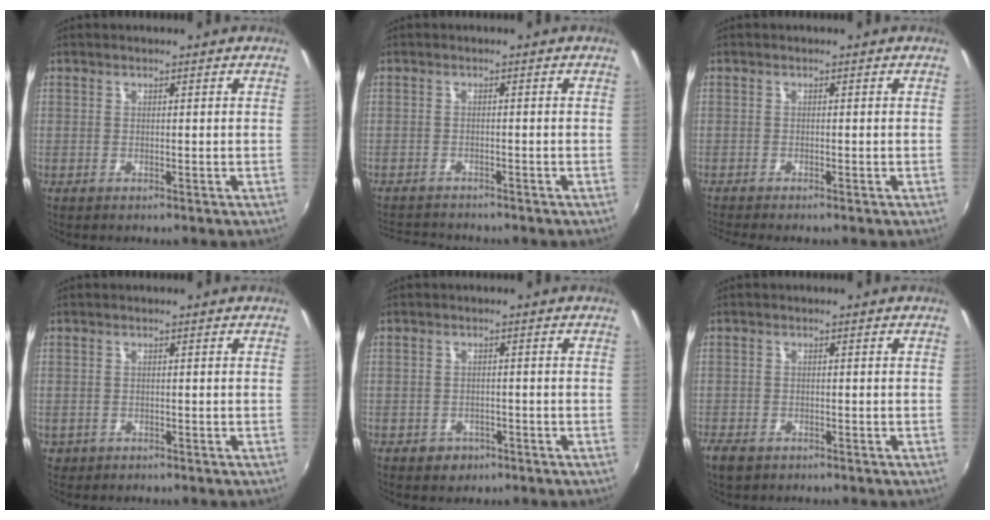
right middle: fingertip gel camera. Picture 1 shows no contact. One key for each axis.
{"total": 5.3, "fx": -5.1, "fy": 1.1, "fz": 1.2, "tx": -0.040, "ty": -0.008, "tz": -0.085}
{"total": 2.3, "fx": -2.1, "fy": -0.1, "fz": 1.0, "tx": -0.024, "ty": -0.017, "tz": -0.042}
{"total": 1.7, "fx": -0.7, "fy": 1.5, "fz": 0.5, "tx": -0.016, "ty": -0.004, "tz": -0.008}
{"total": 3.0, "fx": -1.6, "fy": 2.4, "fz": 0.8, "tx": -0.021, "ty": 0.000, "tz": -0.021}
{"total": 3.3, "fx": -2.4, "fy": 1.7, "fz": 1.5, "tx": -0.041, "ty": -0.011, "tz": -0.047}